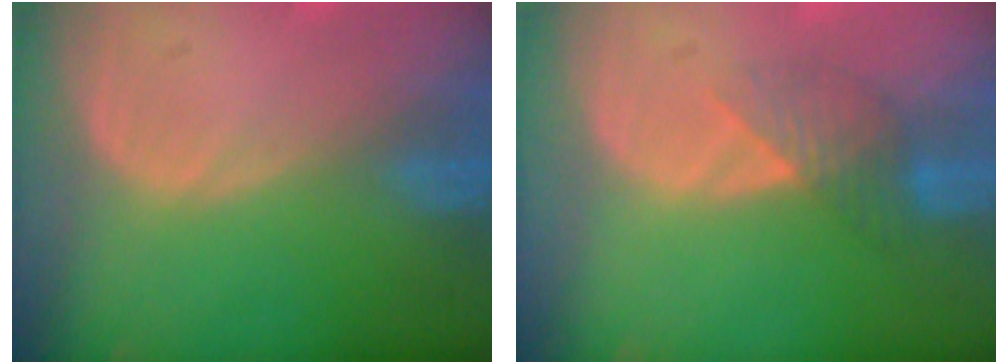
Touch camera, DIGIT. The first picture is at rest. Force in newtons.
{"total": 3.9, "press": 3.8, "slide": 1.1}